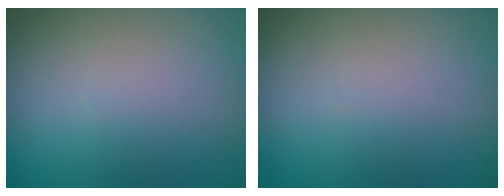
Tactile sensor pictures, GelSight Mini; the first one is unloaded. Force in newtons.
{"total": 0.0}